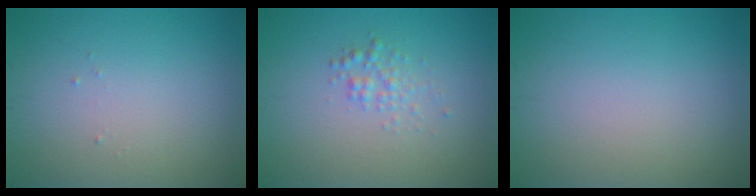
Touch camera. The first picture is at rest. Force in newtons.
{"total": 1.5, "press": 1.5, "slide": 0.0}
{"total": 0.0}